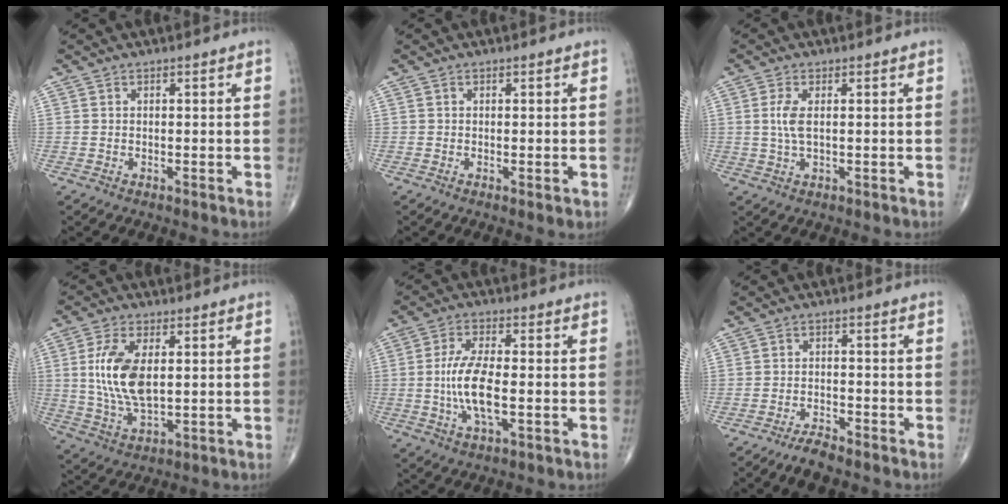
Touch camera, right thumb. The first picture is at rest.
{"total": 1.2, "force": [-0.3, 0.4, 1.1], "torque": [-0.012, -0.003, -0.004]}
{"total": 2.4, "force": [0.4, 0.8, 2.2], "torque": [-0.056, 0.000, 0.013]}
{"total": 11.7, "force": [1.7, 5.7, 10.1], "torque": [-0.206, -0.011, 0.039]}
{"total": 9.6, "force": [-1.1, 3.5, 8.9], "torque": [-0.188, 0.002, -0.022]}
{"total": 3.9, "force": [-3.4, 0.9, 1.8], "torque": [-0.039, 0.010, -0.063]}